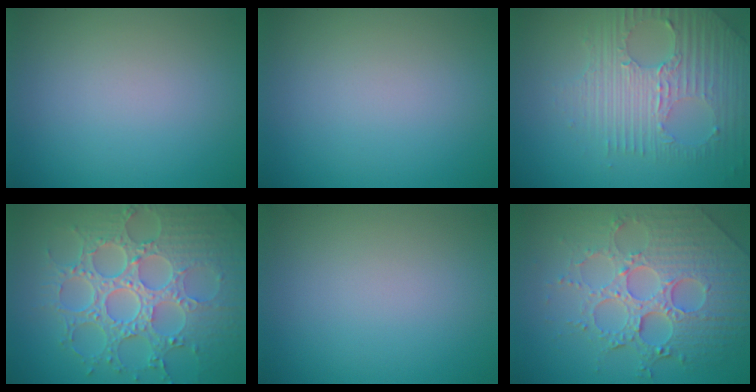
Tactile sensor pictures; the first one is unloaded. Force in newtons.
{"total": 0.0}
{"total": 6.5, "press": 4.5, "slide": 4.7}
{"total": 8.9, "press": 6.6, "slide": 6.0}
{"total": 0.0}
{"total": 8.1, "press": 5.9, "slide": 5.5}